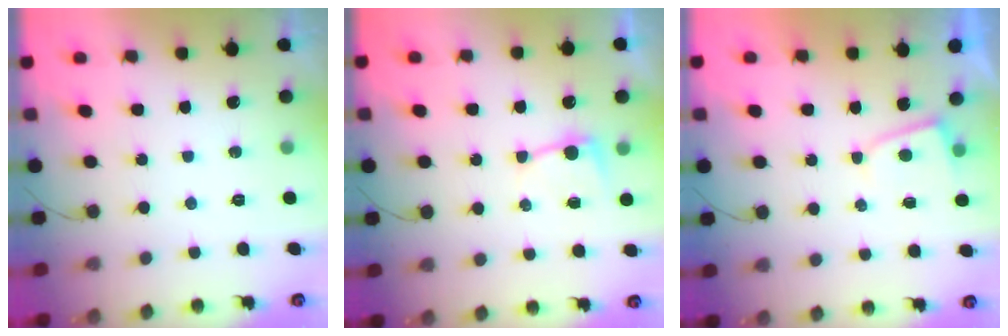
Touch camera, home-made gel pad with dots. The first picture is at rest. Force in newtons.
{"total": 3.7, "press": 3.7, "slide": 0.5}
{"total": 2.2, "press": 2.2, "slide": 0.3}